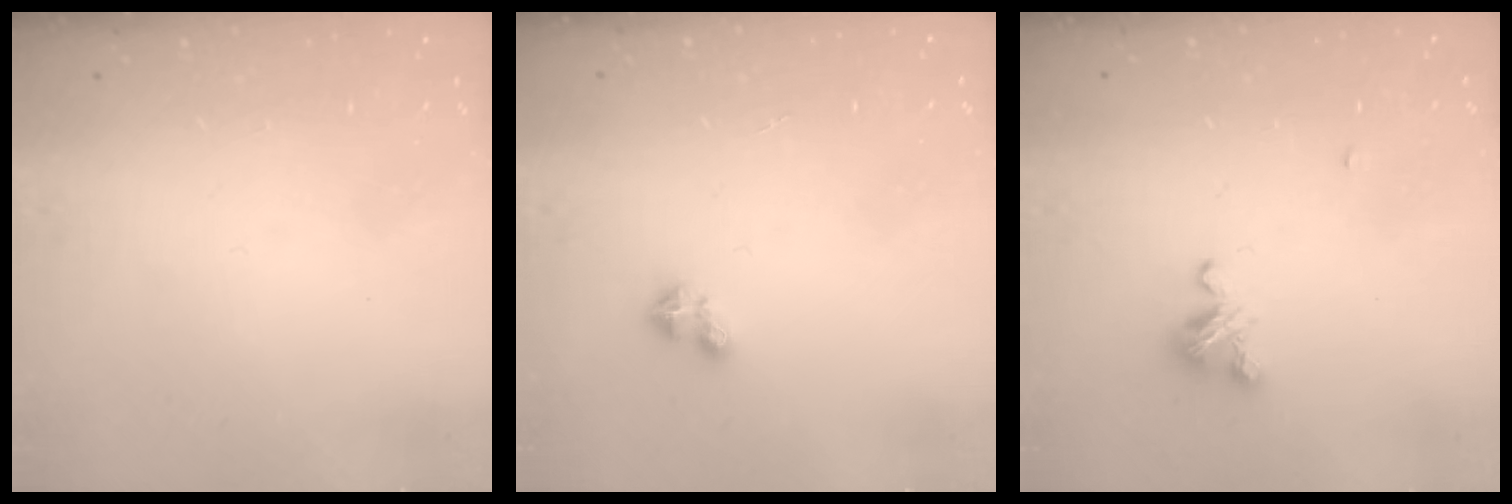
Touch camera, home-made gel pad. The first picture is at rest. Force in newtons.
{"total": 2.4, "press": 2.4, "slide": 0.4}
{"total": 5.1, "press": 5.0, "slide": 0.5}